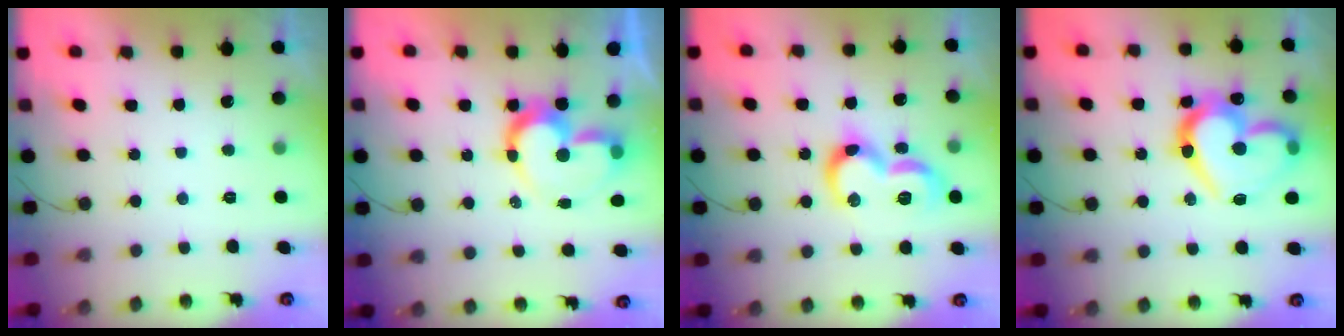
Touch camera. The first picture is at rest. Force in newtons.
{"total": 11.8, "press": 11.8, "slide": 1.3}
{"total": 13.8, "press": 13.7, "slide": 1.2}
{"total": 22.6, "press": 22.5, "slide": 2.7}